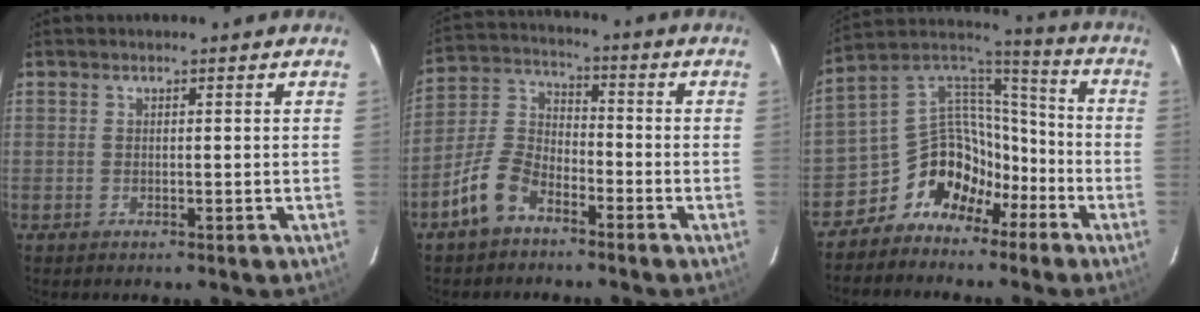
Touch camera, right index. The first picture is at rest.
{"total": 9.0, "force": [-5.9, 4.8, 4.9], "torque": [-0.114, 0.020, -0.117]}
{"total": 14.8, "force": [-9.4, 10.2, 5.1], "torque": [-0.091, 0.060, -0.161]}